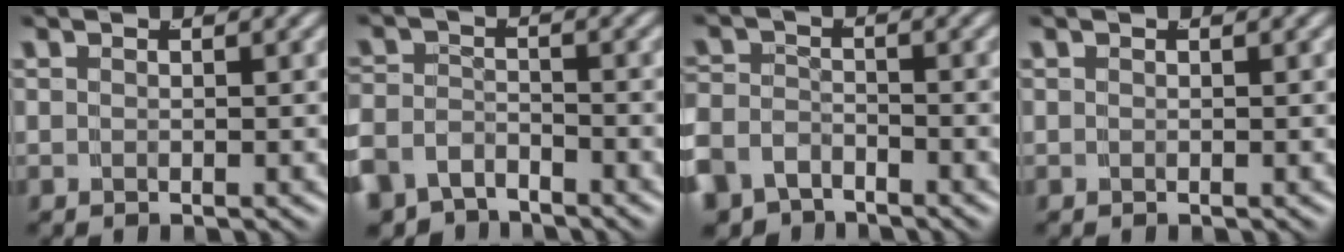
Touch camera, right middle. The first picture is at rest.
{"total": 5.0, "force": [-3.7, 3.0, 1.3], "torque": [-0.040, -0.024, -0.060]}
{"total": 5.1, "force": [-3.5, 3.4, 1.3], "torque": [-0.045, -0.027, -0.056]}
{"total": 0.0}